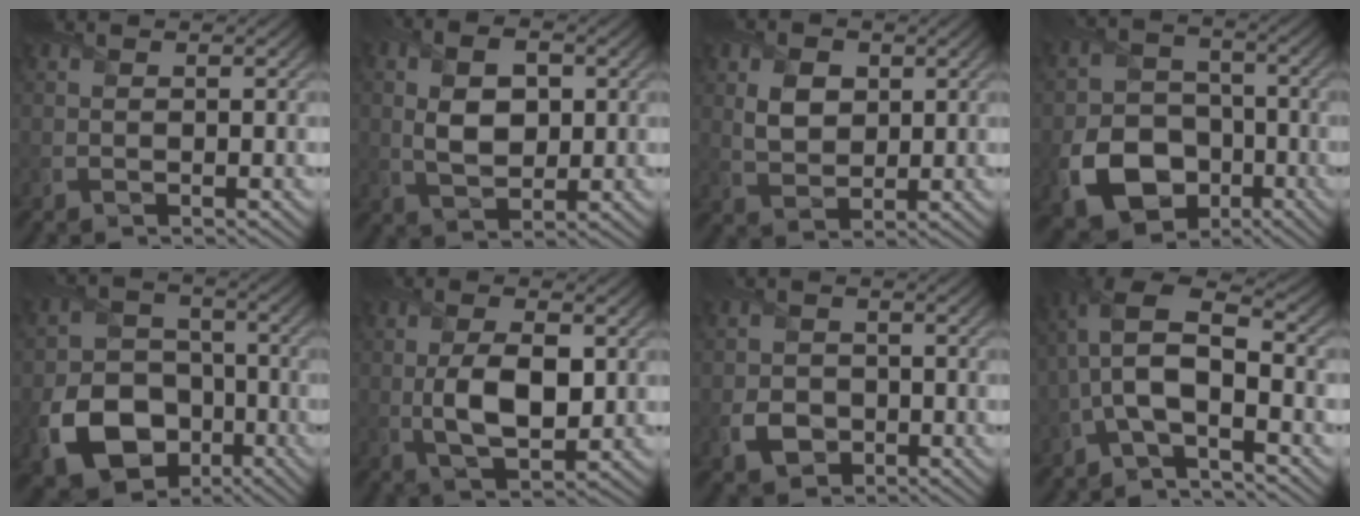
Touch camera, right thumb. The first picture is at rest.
{"total": 5.9, "force": [0.7, 3.7, 4.6], "torque": [-0.090, 0.001, 0.012]}
{"total": 4.7, "force": [1.3, 3.4, 2.9], "torque": [-0.064, -0.001, 0.024]}
{"total": 11.3, "force": [-4.6, 8.5, 5.8], "torque": [-0.132, -0.032, -0.092]}
{"total": 12.5, "force": [-5.1, 9.3, 6.5], "torque": [-0.146, -0.041, -0.100]}
{"total": 7.7, "force": [-0.1, 3.8, 6.6], "torque": [-0.135, -0.006, 0.001]}
{"total": 3.7, "force": [-1.4, 3.0, 1.7], "torque": [-0.037, -0.007, -0.028]}
{"total": 8.9, "force": [-2.0, 3.8, 7.8], "torque": [-0.170, 0.010, -0.053]}